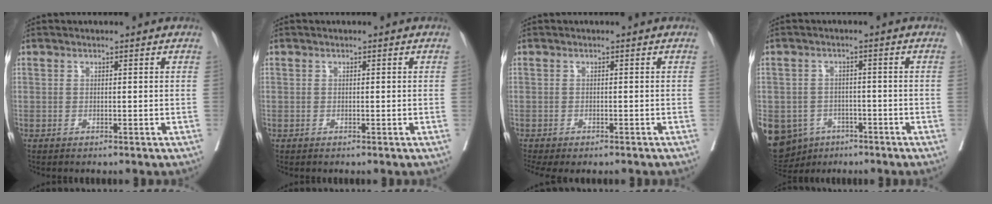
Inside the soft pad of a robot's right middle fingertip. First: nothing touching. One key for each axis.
{"total": 0.0}
{"total": 5.4, "fx": -4.5, "fy": 1.7, "fz": 2.5, "tx": -0.036, "ty": -0.002, "tz": -0.064}
{"total": 15.1, "fx": -7.3, "fy": 12.1, "fz": 5.4, "tx": -0.162, "ty": 0.001, "tz": -0.095}